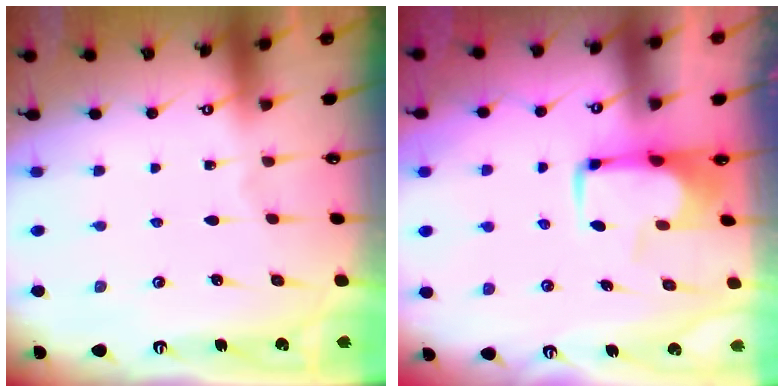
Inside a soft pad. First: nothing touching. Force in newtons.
{"total": 1.2, "press": 1.0, "slide": 0.5}